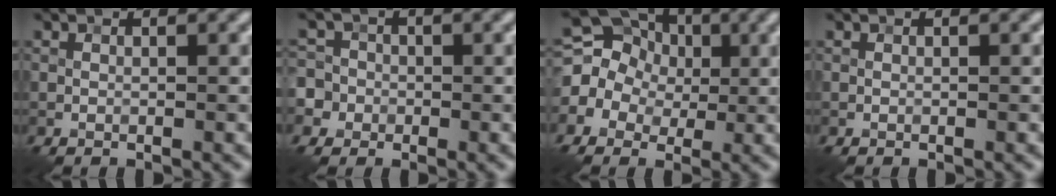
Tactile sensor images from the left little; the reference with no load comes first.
{"total": 5.6, "force": [-1.4, 5.2, 1.4], "torque": [-0.023, 0.015, -0.060]}
{"total": 10.9, "force": [0.7, 10.0, 4.2], "torque": [-0.092, 0.033, -0.034]}
{"total": 0.0}